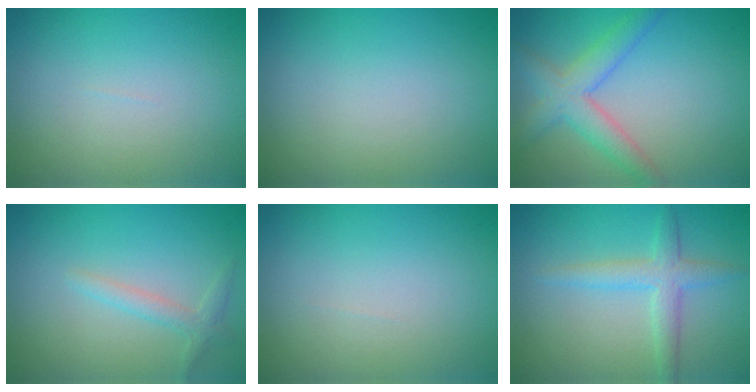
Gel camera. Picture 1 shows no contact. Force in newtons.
{"total": 0.0}
{"total": 4.2, "press": 4.2, "slide": 0.2}
{"total": 1.6, "press": 1.6, "slide": 0.1}
{"total": 0.0}
{"total": 2.9, "press": 2.9, "slide": 0.1}